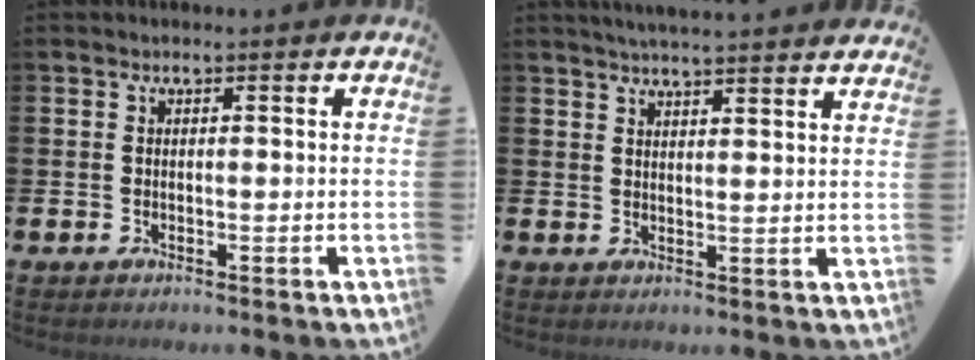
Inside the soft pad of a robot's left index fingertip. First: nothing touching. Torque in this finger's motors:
{"motor_torque": [0.88, -1.26, 0.31, 0.10]}